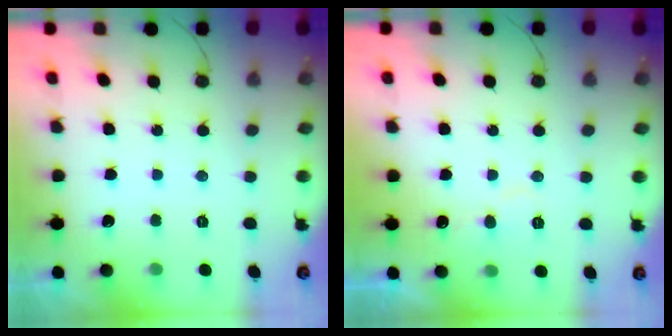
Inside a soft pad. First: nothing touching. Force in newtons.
{"total": 5.1, "press": 5.1, "slide": 0.5}